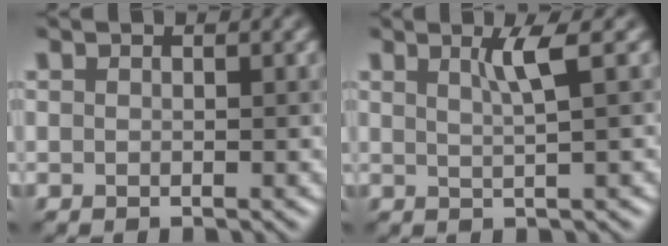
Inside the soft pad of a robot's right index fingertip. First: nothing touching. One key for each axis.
{"total": 2.1, "fx": 1.0, "fy": 0.2, "fz": 1.8, "tx": -0.036, "ty": 0.002, "tz": 0.019}